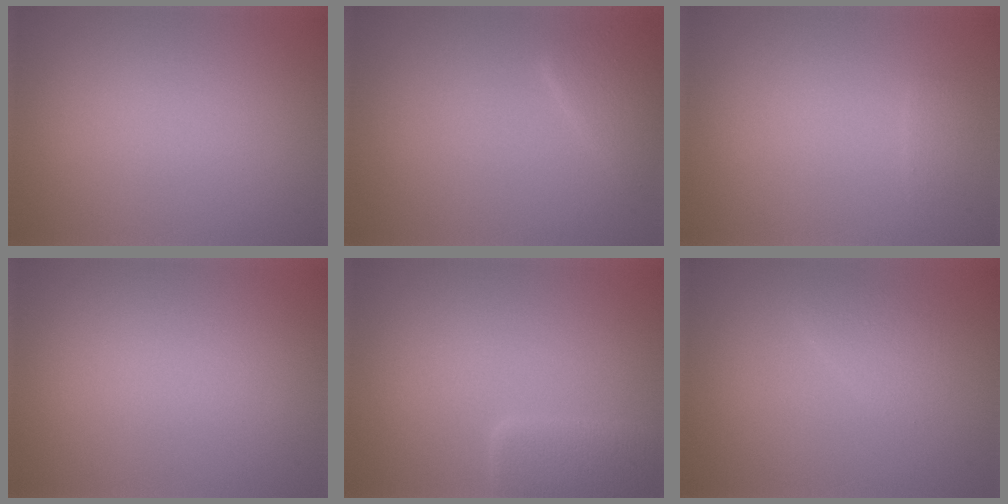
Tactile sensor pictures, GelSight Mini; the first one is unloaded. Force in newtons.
{"total": 1.8, "press": 1.8, "slide": 0.1}
{"total": 0.7, "press": 0.7, "slide": 0.2}
{"total": 0.0}
{"total": 4.2, "press": 4.2, "slide": 0.1}
{"total": 1.4, "press": 1.4, "slide": 0.0}